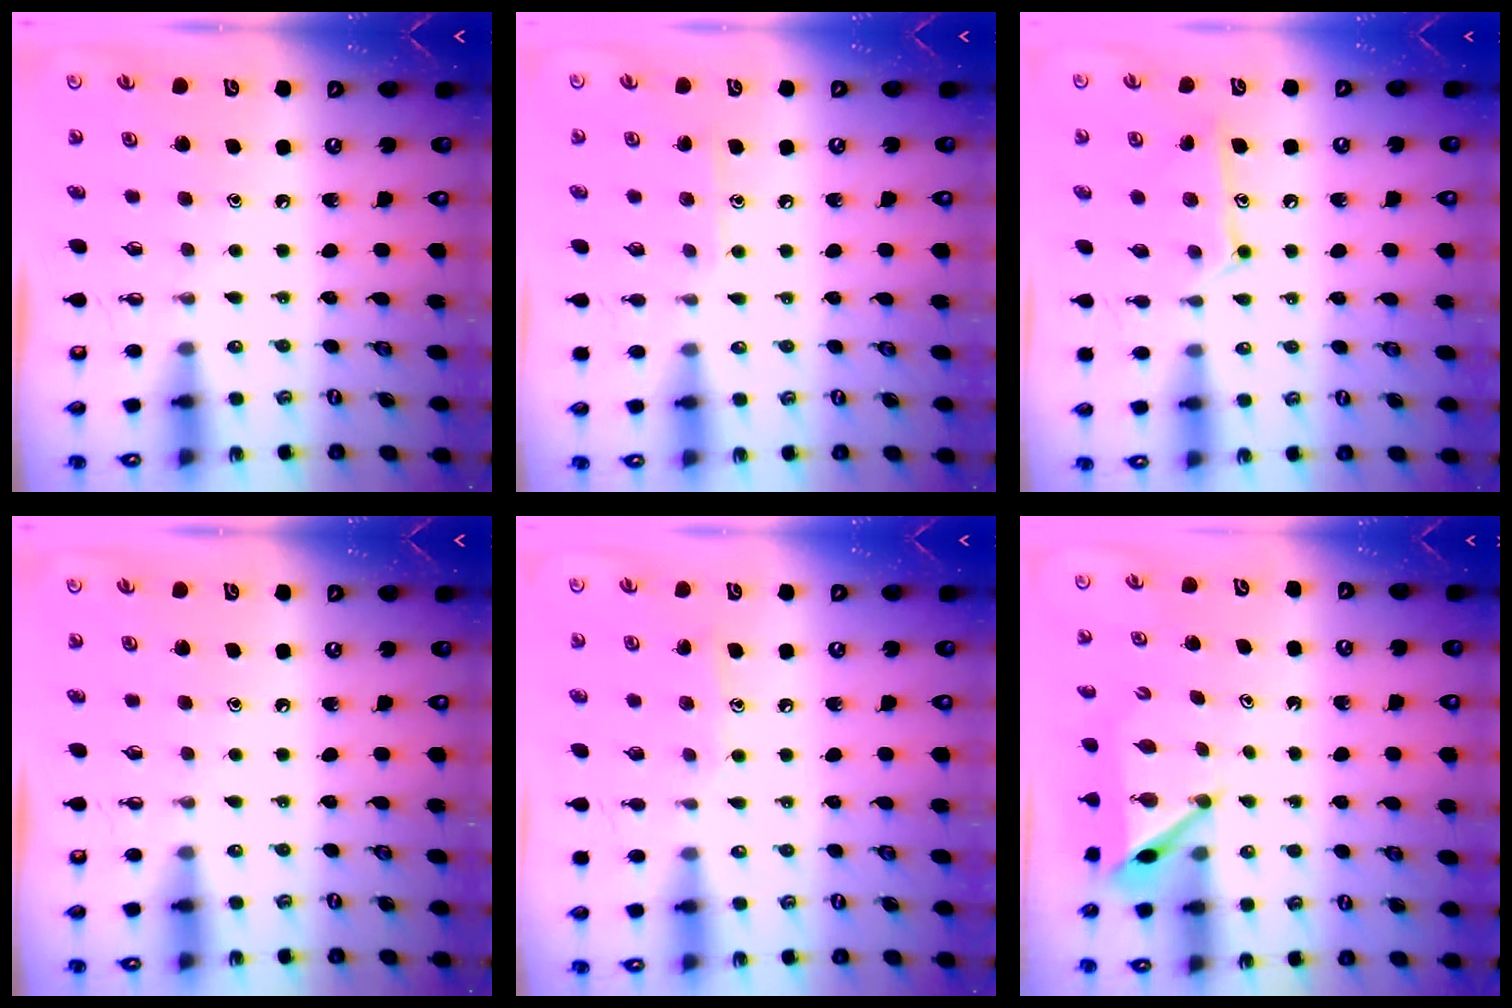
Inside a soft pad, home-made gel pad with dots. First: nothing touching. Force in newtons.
{"total": 6.9, "press": 6.9, "slide": 0.6}
{"total": 11.1, "press": 11.1, "slide": 0.2}
{"total": 0.0}
{"total": 6.2, "press": 6.2, "slide": 0.1}
{"total": 5.5, "press": 5.5, "slide": 0.4}